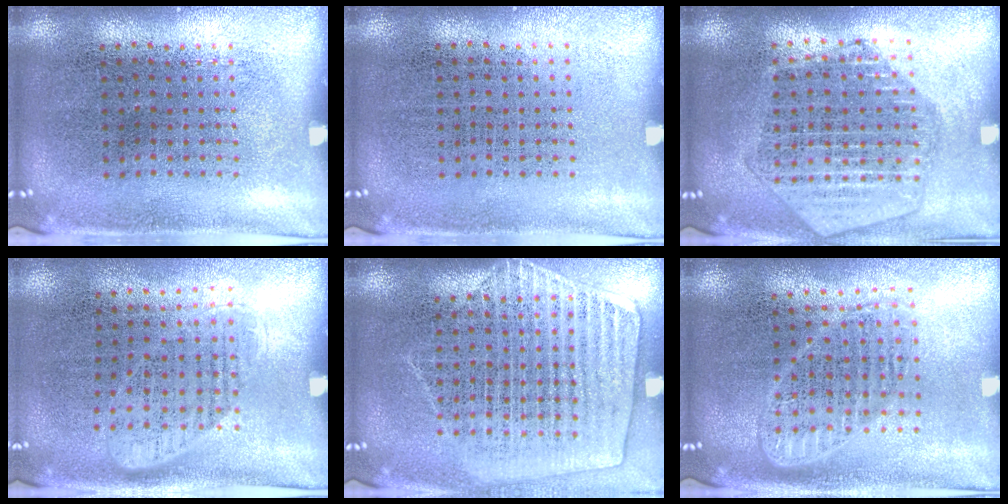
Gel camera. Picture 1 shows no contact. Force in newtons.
{"total": 0.0}
{"total": 1.9, "press": 1.8, "slide": 0.6}
{"total": 1.1, "press": 0.9, "slide": 0.6}
{"total": 1.6, "press": 1.5, "slide": 0.5}
{"total": 1.7, "press": 1.4, "slide": 0.9}